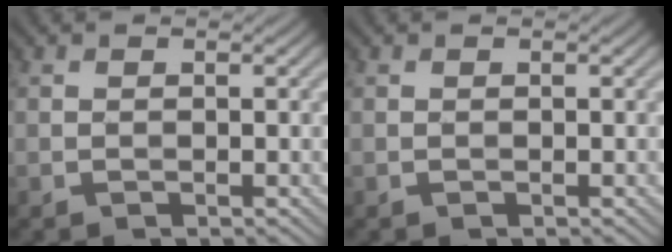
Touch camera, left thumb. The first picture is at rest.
{"total": 0.0}